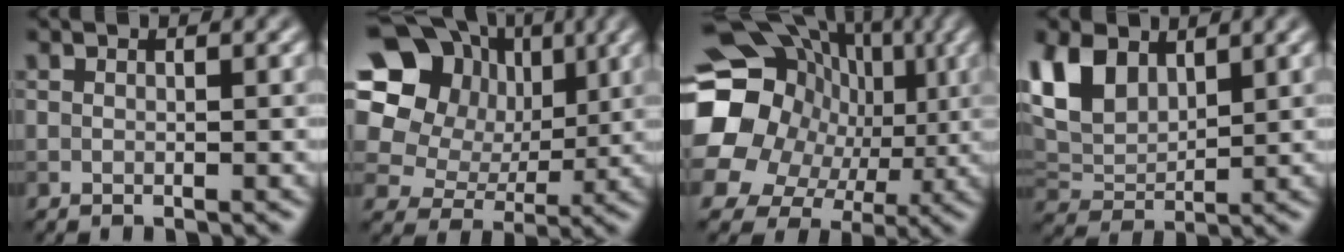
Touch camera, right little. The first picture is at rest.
{"total": 15.7, "force": [5.3, 13.0, 7.1], "torque": [-0.171, 0.042, 0.079]}
{"total": 20.4, "force": [1.6, 18.0, 9.4], "torque": [-0.206, 0.031, -0.011]}
{"total": 5.9, "force": [2.9, 3.8, 3.5], "torque": [-0.083, 0.003, 0.056]}